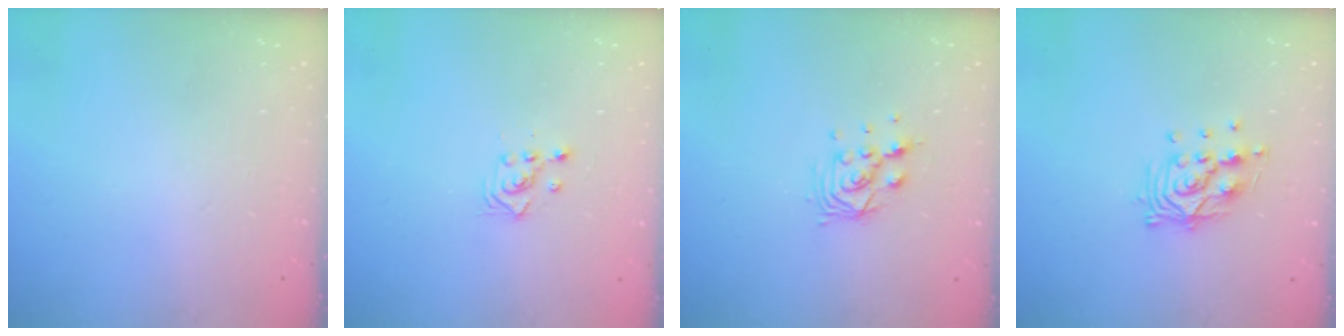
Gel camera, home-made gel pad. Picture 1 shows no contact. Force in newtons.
{"total": 2.3, "press": 2.3, "slide": 0.3}
{"total": 8.2, "press": 8.1, "slide": 0.5}
{"total": 10.6, "press": 10.6, "slide": 0.9}